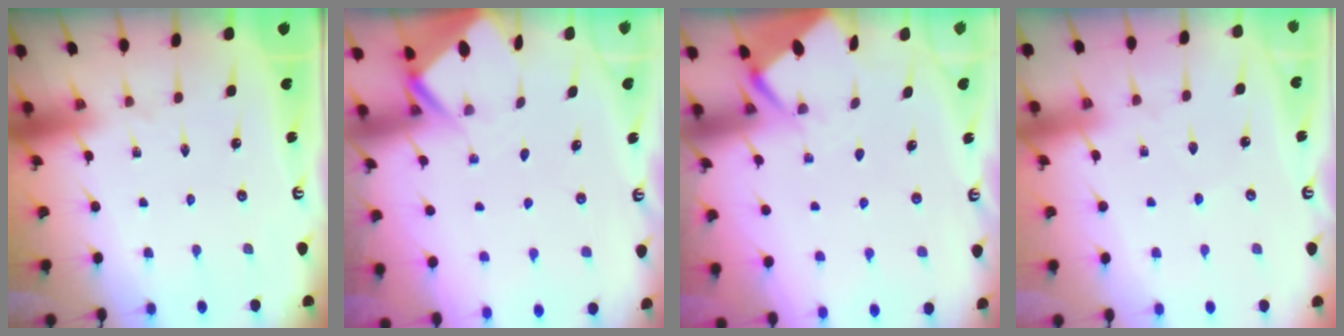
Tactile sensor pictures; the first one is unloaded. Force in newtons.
{"total": 2.4, "press": 2.4, "slide": 0.1}
{"total": 2.9, "press": 2.8, "slide": 0.3}
{"total": 2.4, "press": 2.4, "slide": 0.5}